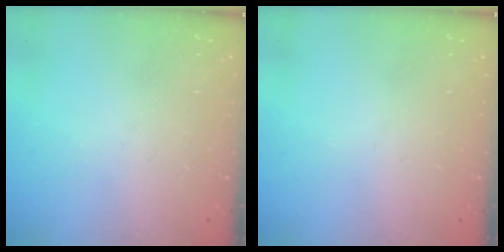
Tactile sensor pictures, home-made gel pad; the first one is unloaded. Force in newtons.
{"total": 0.0}